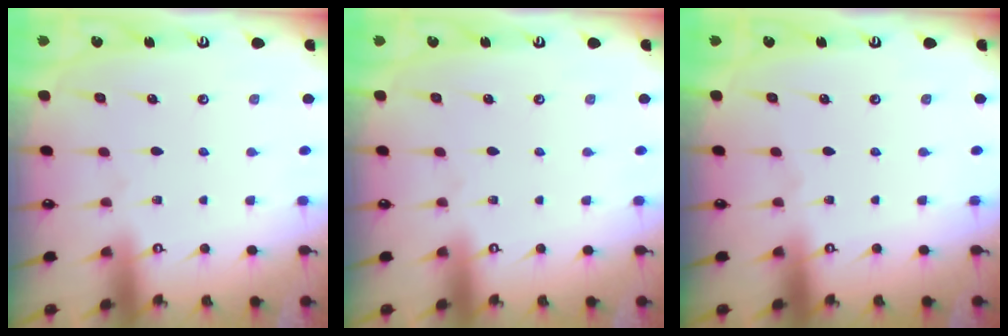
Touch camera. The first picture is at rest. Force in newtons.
{"total": 0.0}
{"total": 0.0}